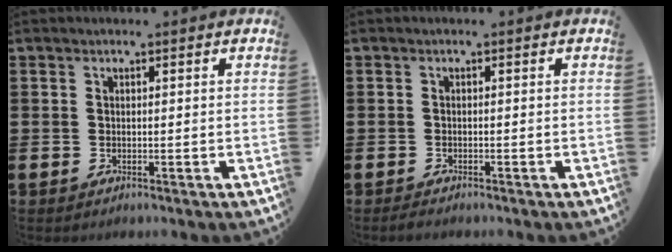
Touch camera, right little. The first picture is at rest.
{"total": 0.7, "force": [-0.6, 0.2, 0.3], "torque": [-0.007, 0.000, -0.012]}